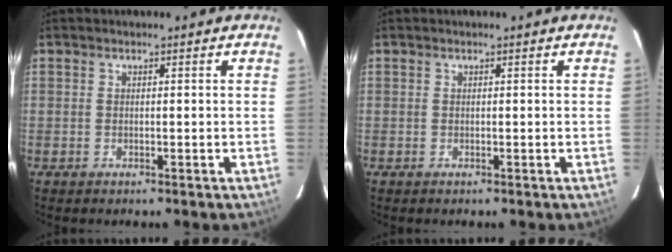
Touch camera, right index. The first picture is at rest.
{"total": 0.0}